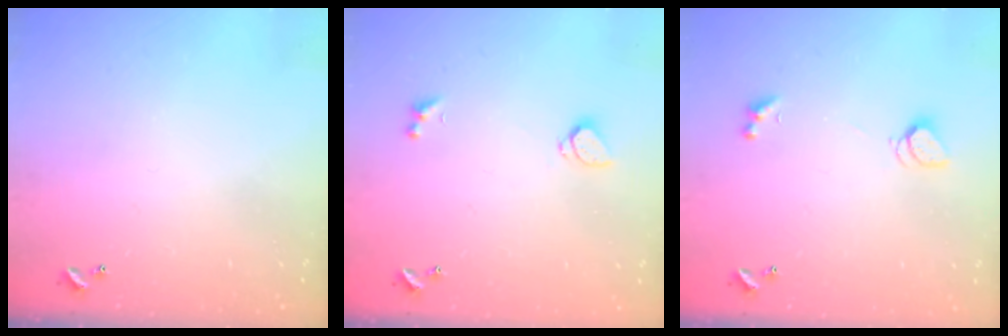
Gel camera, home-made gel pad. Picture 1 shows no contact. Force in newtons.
{"total": 1.8, "press": 1.7, "slide": 0.7}
{"total": 2.2, "press": 2.1, "slide": 0.5}